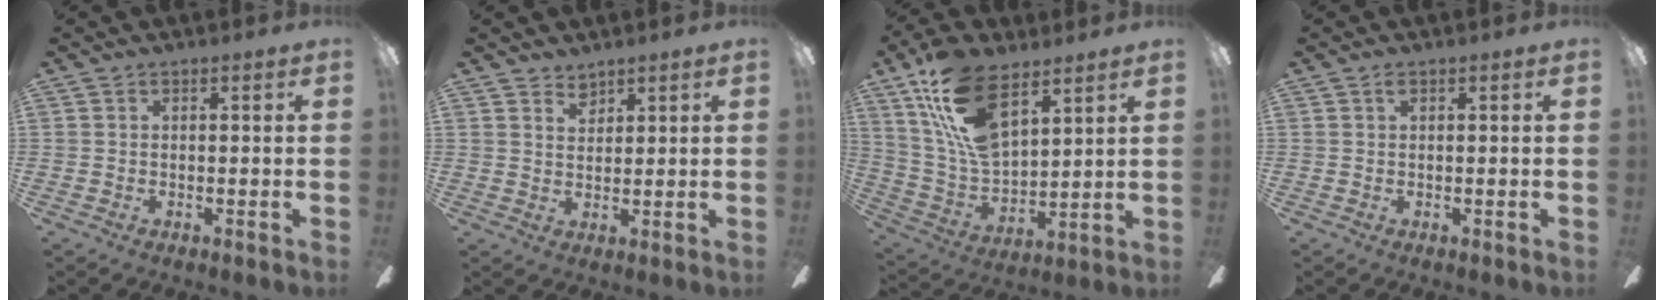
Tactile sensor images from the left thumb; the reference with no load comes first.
{"total": 3.0, "force": [2.6, 1.3, 0.4], "torque": [0.003, -0.016, 0.047]}
{"total": 18.5, "force": [10.7, 9.2, 12.0], "torque": [-0.262, -0.047, 0.192]}
{"total": 0.8, "force": [0.4, 0.3, 0.6], "torque": [-0.014, 0.004, 0.007]}